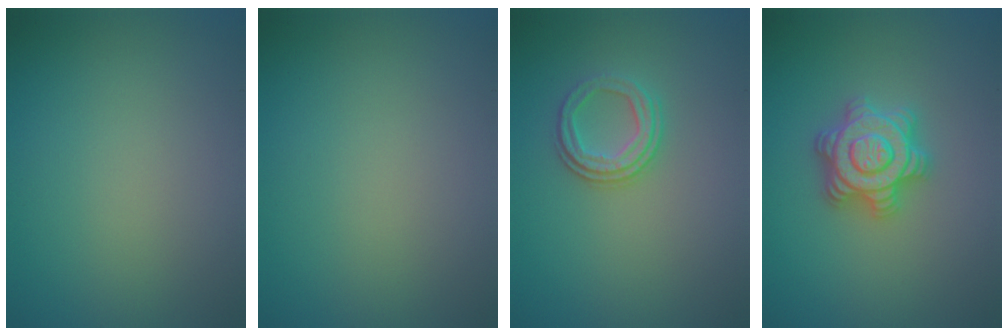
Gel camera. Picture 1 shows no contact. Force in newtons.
{"total": 0.0}
{"total": 2.7, "press": 2.3, "slide": 1.4}
{"total": 4.8, "press": 4.8, "slide": 0.7}